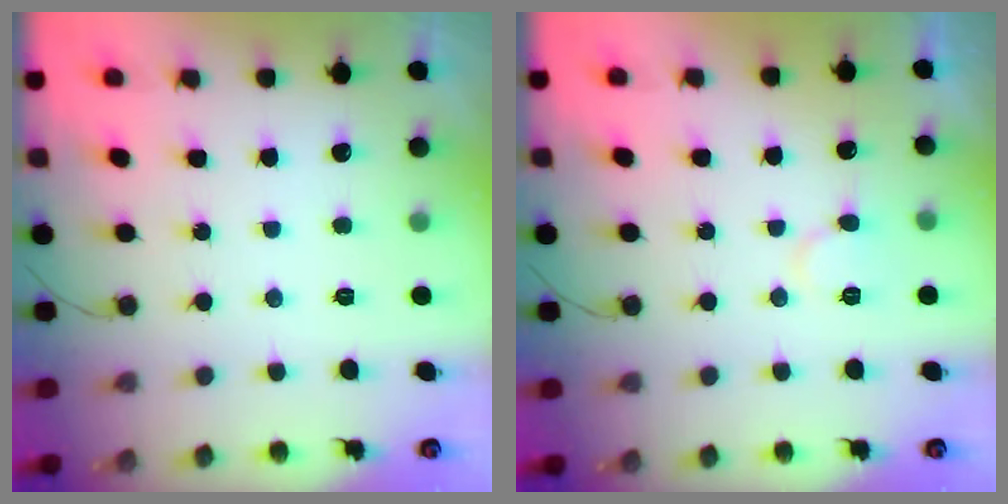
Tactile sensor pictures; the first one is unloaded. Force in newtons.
{"total": 7.1, "press": 7.1, "slide": 0.6}